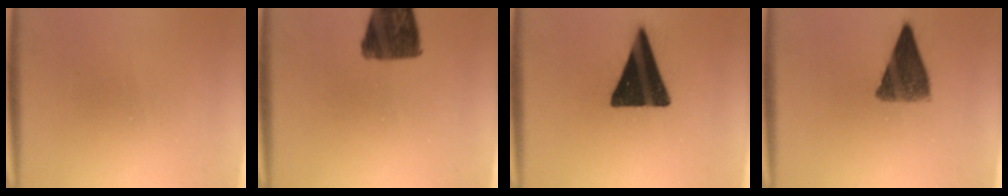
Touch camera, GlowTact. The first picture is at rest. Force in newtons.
{"total": 11.2}
{"total": 18.8}
{"total": 8.4}